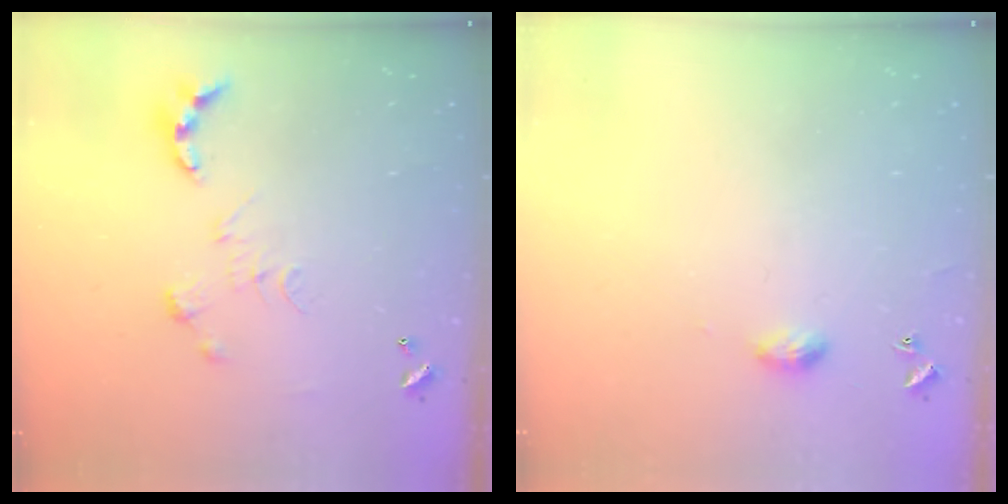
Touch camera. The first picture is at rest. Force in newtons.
{"total": 5.2, "press": 5.2, "slide": 0.7}